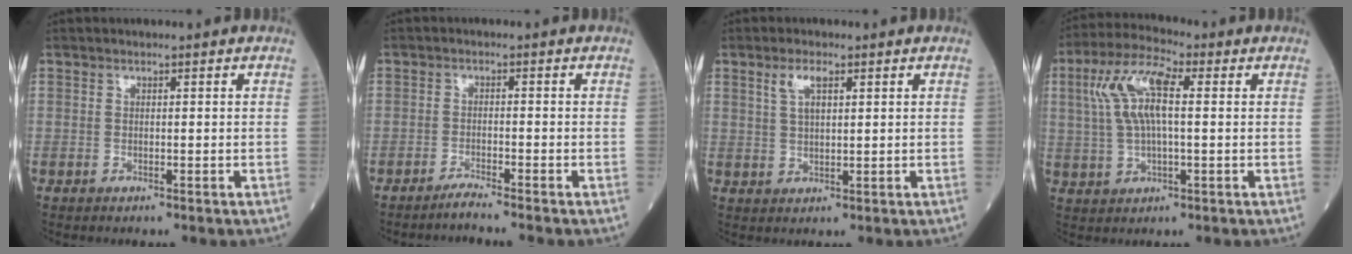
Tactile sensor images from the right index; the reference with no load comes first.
{"total": 1.7, "force": [-1.5, -0.6, 0.3], "torque": [-0.006, -0.001, -0.025]}
{"total": 3.6, "force": [1.8, 1.1, 2.9], "torque": [-0.063, 0.007, 0.038]}
{"total": 9.6, "force": [2.0, 2.8, 9.0], "torque": [-0.192, 0.025, 0.038]}